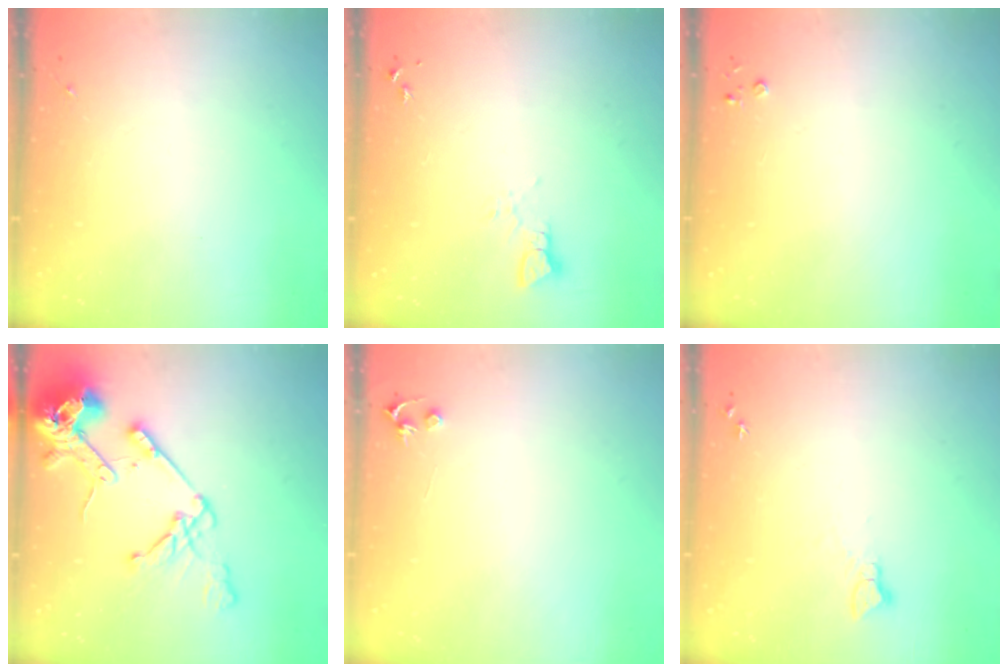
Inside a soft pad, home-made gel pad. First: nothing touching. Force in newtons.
{"total": 3.2, "press": 3.2, "slide": 0.1}
{"total": 2.2, "press": 2.2, "slide": 0.3}
{"total": 18.6, "press": 18.4, "slide": 2.4}
{"total": 3.2, "press": 3.2, "slide": 0.3}
{"total": 3.8, "press": 3.8, "slide": 0.4}